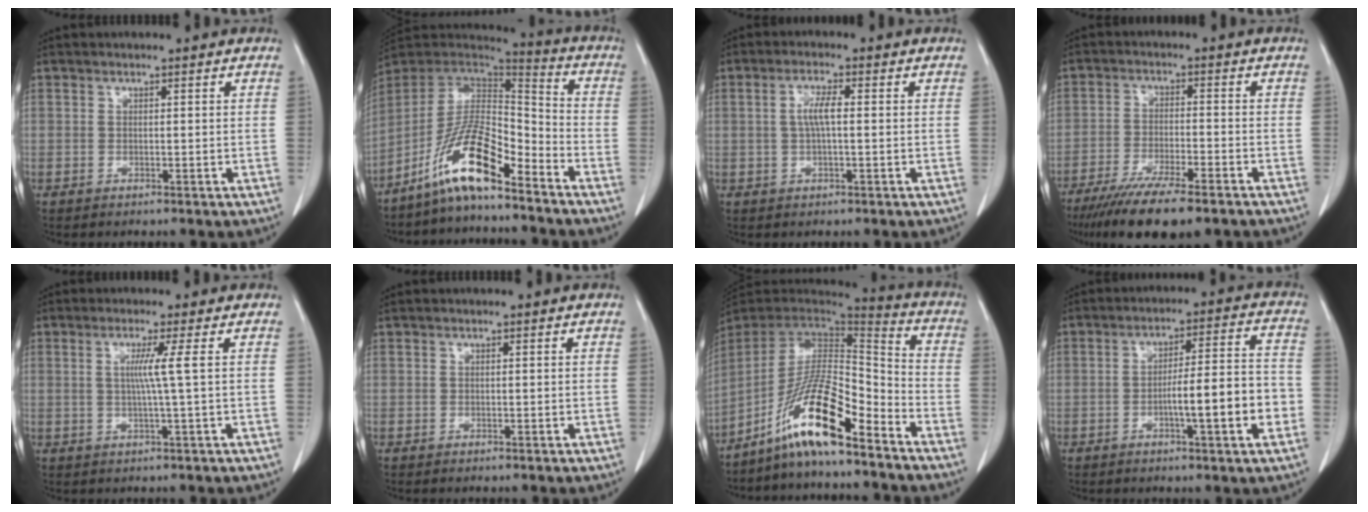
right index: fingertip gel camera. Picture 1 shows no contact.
{"total": 12.9, "force": [-8.8, 2.3, 9.2], "torque": [-0.174, 0.010, -0.162]}
{"total": 3.5, "force": [0.2, 0.6, 3.5], "torque": [-0.070, 0.006, 0.004]}
{"total": 14.0, "force": [-10.8, 1.9, 8.7], "torque": [-0.142, -0.032, -0.172]}
{"total": 3.5, "force": [0.5, -1.2, 3.2], "torque": [-0.062, -0.005, 0.009]}
{"total": 0.0}
{"total": 14.6, "force": [-10.0, 1.7, 10.5], "torque": [-0.194, 0.006, -0.181]}
{"total": 10.6, "force": [-3.0, 0.7, 10.1], "torque": [-0.154, 0.015, -0.044]}